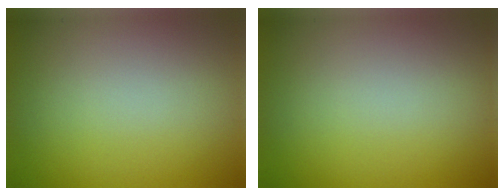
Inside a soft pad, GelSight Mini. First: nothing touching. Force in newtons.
{"total": 0.0}